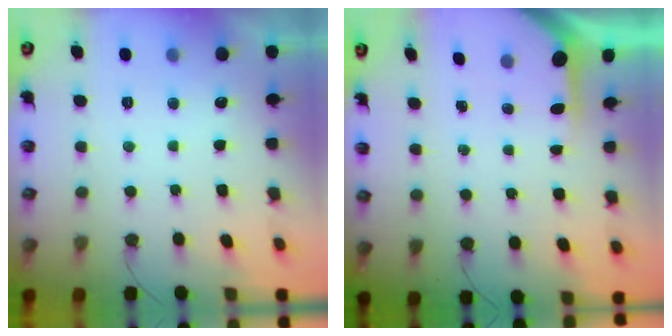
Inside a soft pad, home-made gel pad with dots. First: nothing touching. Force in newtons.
{"total": 4.8, "press": 4.8, "slide": 0.4}